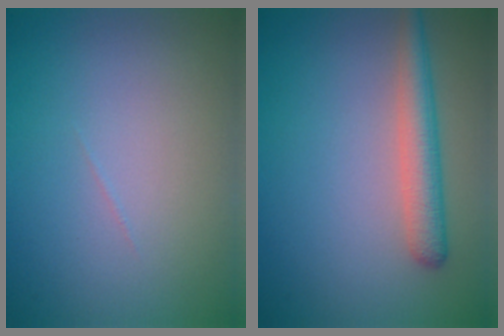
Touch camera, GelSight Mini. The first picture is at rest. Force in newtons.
{"total": 3.4, "press": 3.4, "slide": 0.1}